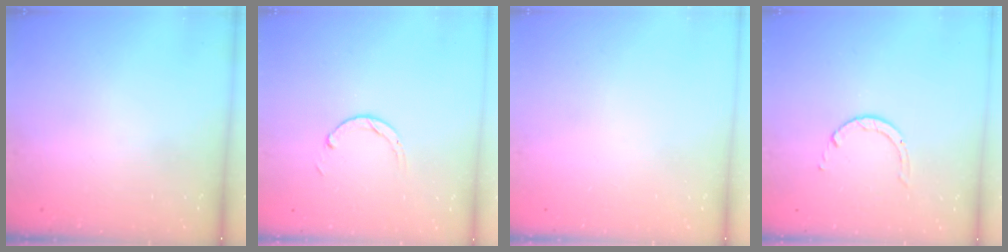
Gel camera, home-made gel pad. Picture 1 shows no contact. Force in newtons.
{"total": 2.9, "press": 2.9, "slide": 0.4}
{"total": 0.0}
{"total": 1.4, "press": 1.4, "slide": 0.1}